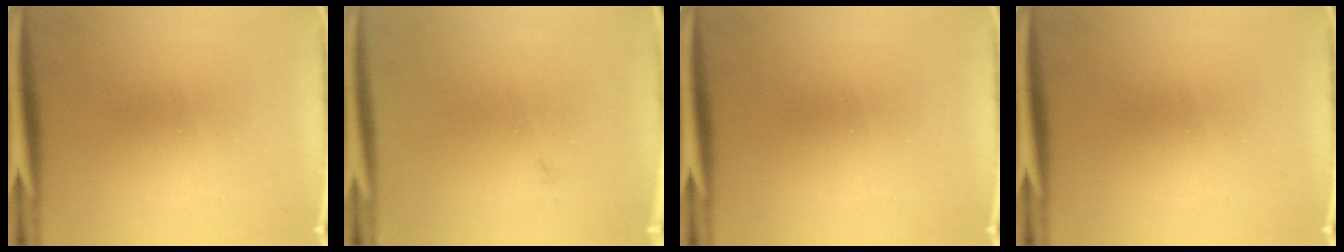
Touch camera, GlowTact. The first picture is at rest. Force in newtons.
{"total": 0.7}
{"total": 0.0}
{"total": 0.0}